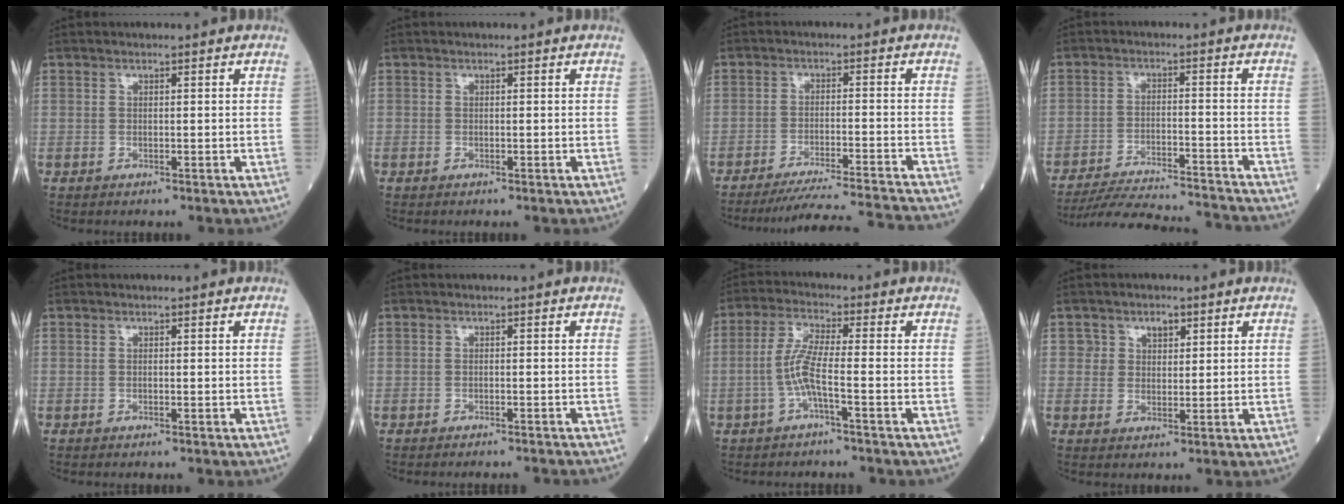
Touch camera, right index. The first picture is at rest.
{"total": 0.0}
{"total": 16.1, "force": [-15.4, -2.0, 4.4], "torque": [-0.058, -0.031, -0.214]}
{"total": 16.6, "force": [-16.0, 0.4, 4.4], "torque": [-0.080, -0.017, -0.229]}
{"total": 0.0}
{"total": 4.2, "force": [-4.1, 0.1, 1.1], "torque": [-0.012, -0.016, -0.043]}
{"total": 5.3, "force": [-1.7, 0.0, 5.0], "torque": [-0.108, 0.008, -0.035]}
{"total": 2.9, "force": [1.5, 2.2, 1.2], "torque": [-0.010, -0.001, 0.021]}